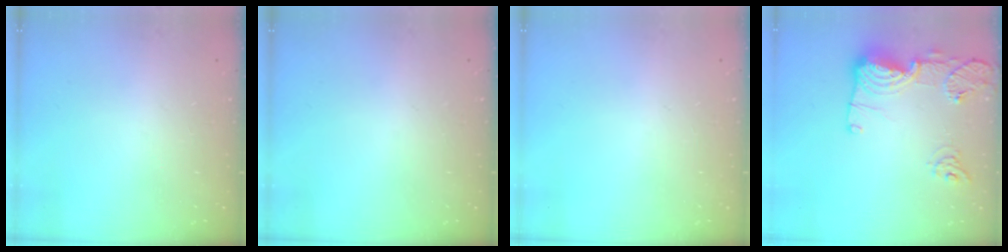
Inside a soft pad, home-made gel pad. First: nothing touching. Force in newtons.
{"total": 0.0}
{"total": 0.0}
{"total": 17.1, "press": 17.0, "slide": 1.7}